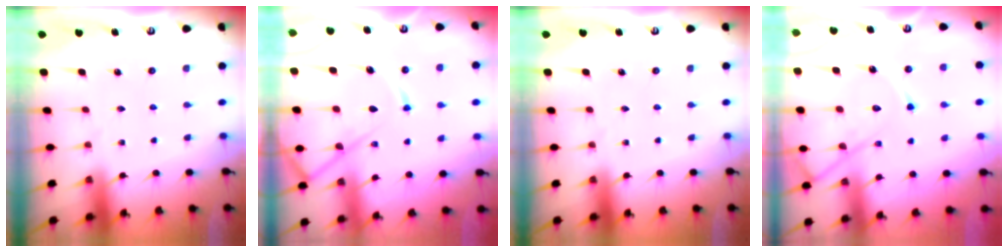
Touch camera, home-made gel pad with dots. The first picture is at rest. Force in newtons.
{"total": 15.5, "press": 15.4, "slide": 1.7}
{"total": 0.0}
{"total": 15.4, "press": 15.3, "slide": 1.4}